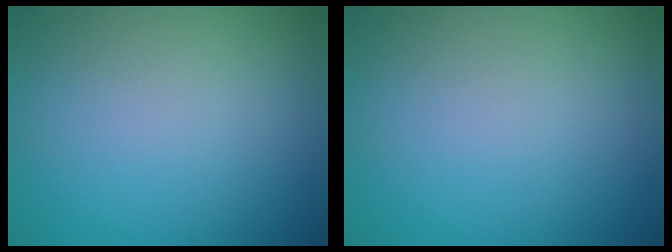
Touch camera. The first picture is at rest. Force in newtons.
{"total": 0.0}